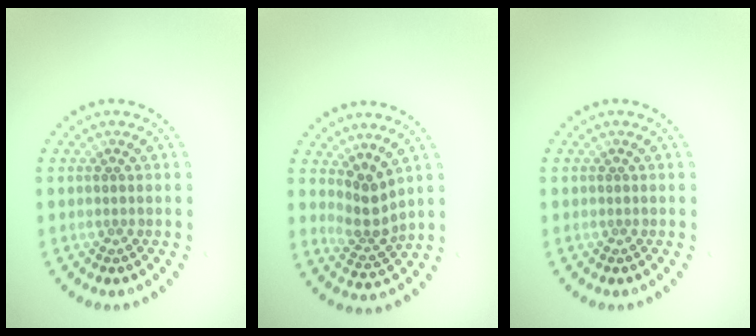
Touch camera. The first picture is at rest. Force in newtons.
{"total": 2.6, "press": 1.8, "slide": 1.9}
{"total": 0.0}